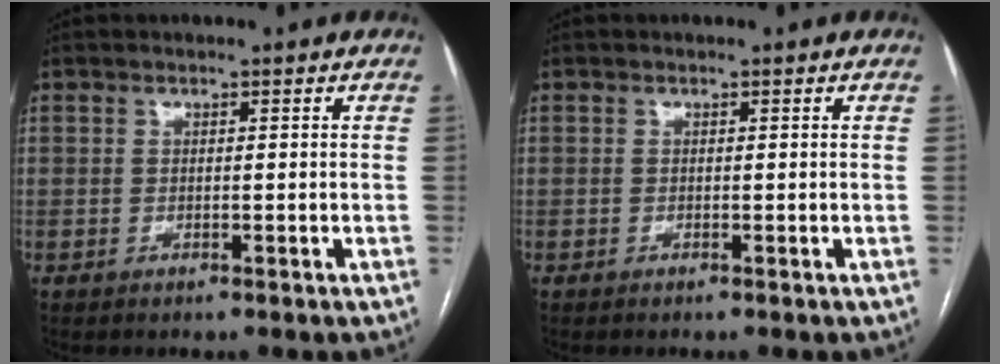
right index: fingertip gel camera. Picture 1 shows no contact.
{"total": 0.0}